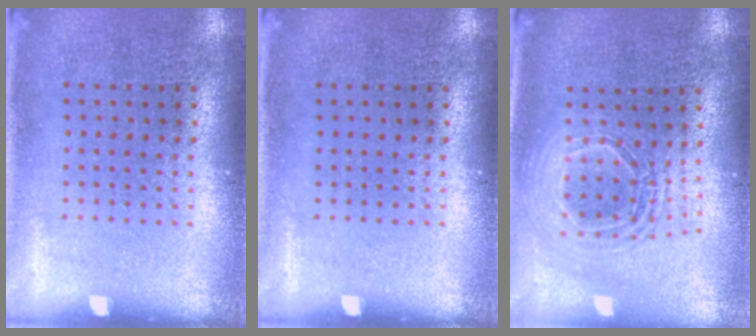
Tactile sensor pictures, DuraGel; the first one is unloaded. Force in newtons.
{"total": 0.0}
{"total": 1.9, "press": 1.6, "slide": 1.0}